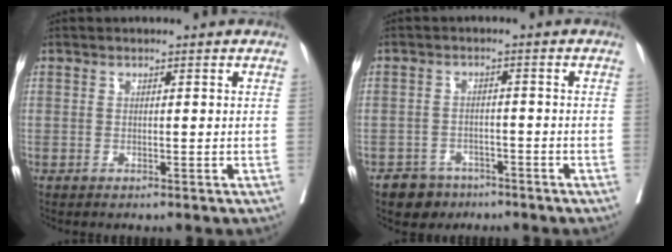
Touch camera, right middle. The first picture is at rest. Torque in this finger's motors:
{"motor_torque": [0.33, -0.40, 0.02, 0.00]}